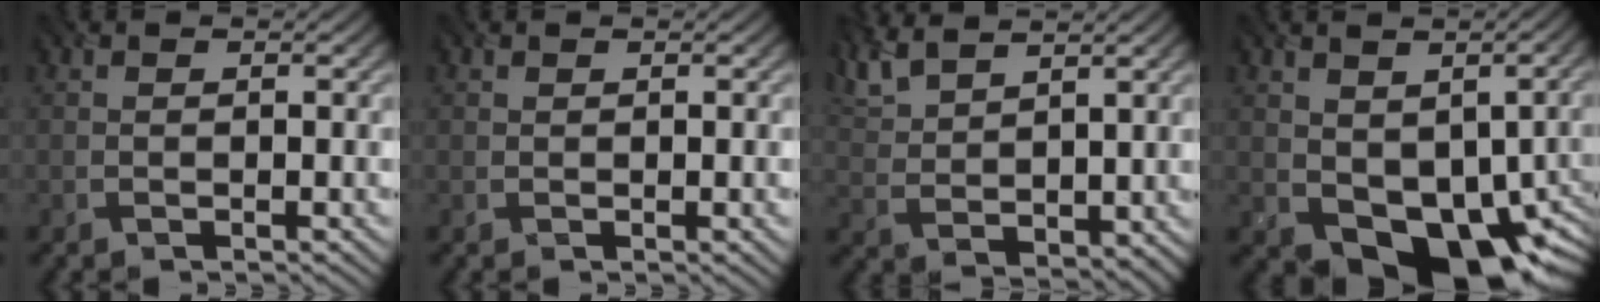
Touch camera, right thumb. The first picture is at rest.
{"total": 0.6, "force": [0.2, 0.4, 0.4], "torque": [-0.004, 0.000, 0.006]}
{"total": 7.1, "force": [5.4, 2.5, 3.9], "torque": [-0.104, 0.010, 0.116]}
{"total": 11.8, "force": [-1.3, 7.8, 8.7], "torque": [-0.137, -0.032, -0.006]}